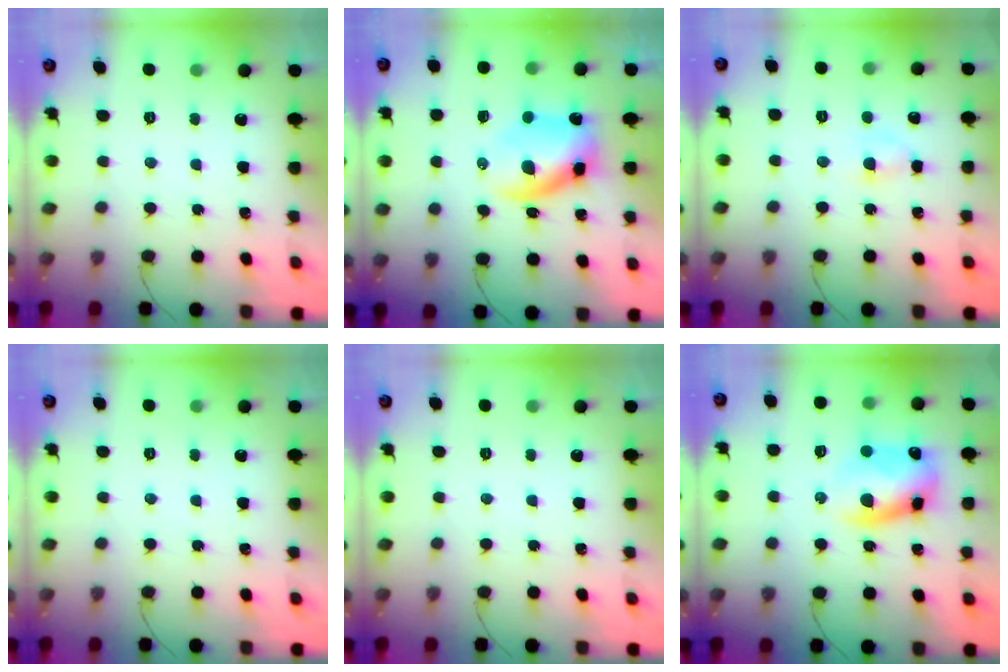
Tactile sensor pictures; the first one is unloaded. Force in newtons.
{"total": 7.6, "press": 7.6, "slide": 1.0}
{"total": 3.6, "press": 3.4, "slide": 1.0}
{"total": 0.0}
{"total": 0.0}
{"total": 10.4, "press": 10.2, "slide": 1.9}